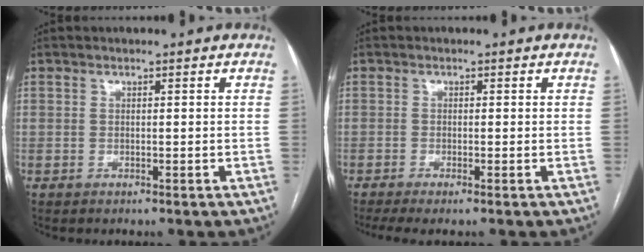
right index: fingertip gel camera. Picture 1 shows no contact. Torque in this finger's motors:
{"motor_torque": [0.54, -0.24, -0.02, 0.02]}